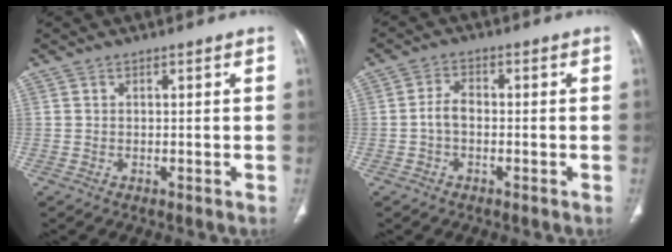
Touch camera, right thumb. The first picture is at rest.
{"total": 3.4, "force": [-0.8, 2.1, 2.6], "torque": [-0.047, 0.014, -0.019]}